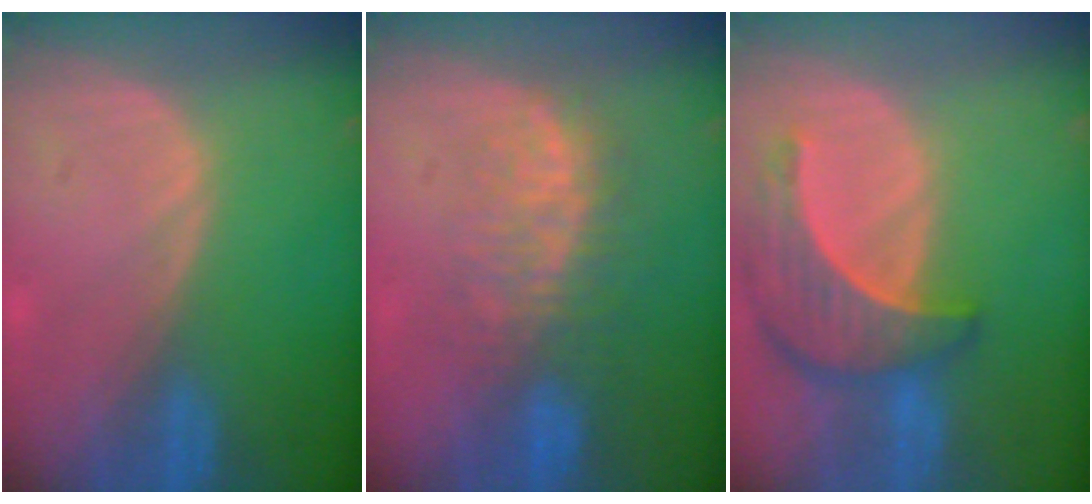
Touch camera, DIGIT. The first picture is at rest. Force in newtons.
{"total": 7.9, "press": 7.4, "slide": 2.8}
{"total": 8.4, "press": 7.8, "slide": 3.3}